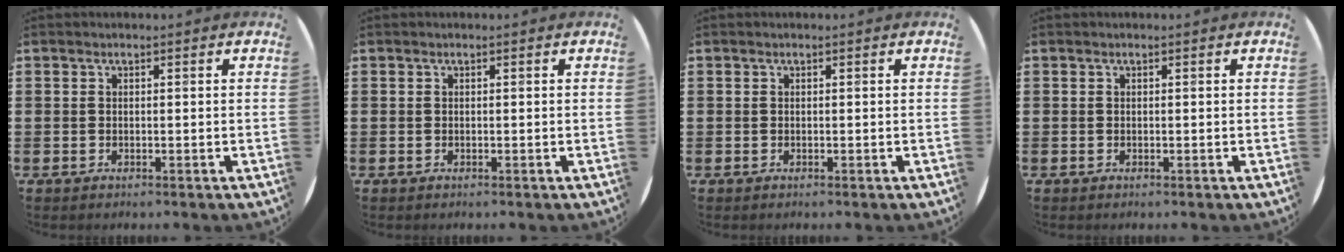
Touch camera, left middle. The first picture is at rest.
{"total": 0.0}
{"total": 0.0}
{"total": 0.0}